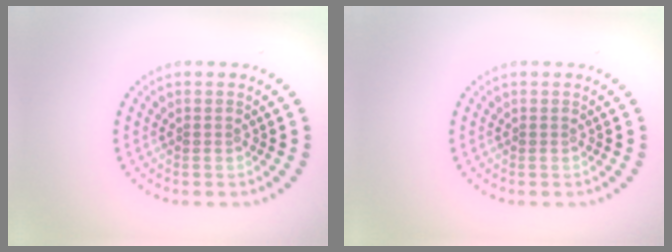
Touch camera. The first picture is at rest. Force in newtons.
{"total": 0.0}